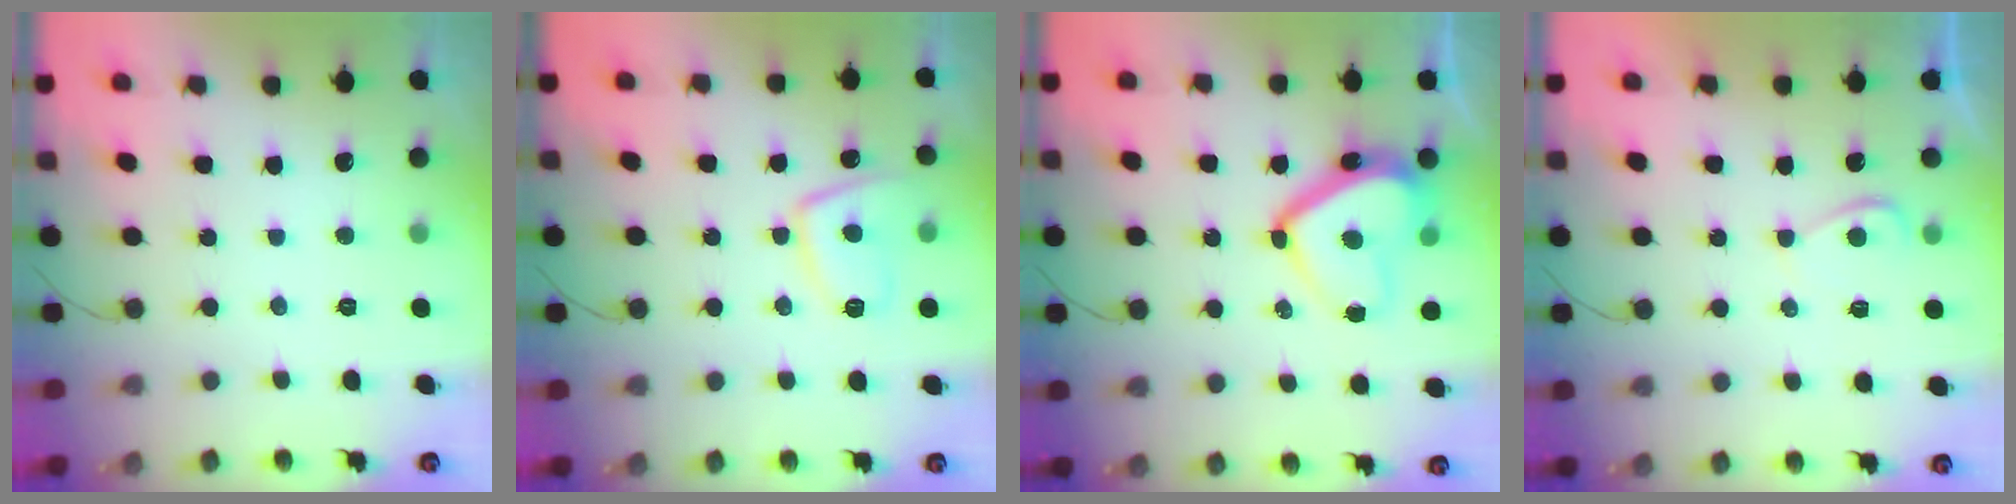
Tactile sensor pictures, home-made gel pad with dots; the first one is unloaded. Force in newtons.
{"total": 9.9, "press": 9.8, "slide": 1.3}
{"total": 14.5, "press": 14.4, "slide": 1.8}
{"total": 2.1, "press": 2.0, "slide": 0.5}